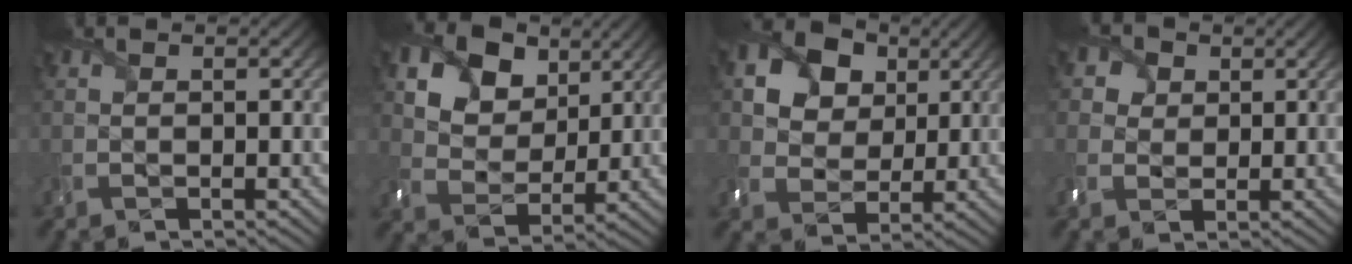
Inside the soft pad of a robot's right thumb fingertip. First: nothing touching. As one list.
[{"total": 12.4, "force": [6.8, 8.5, 5.8], "torque": [-0.175, -0.003, 0.141]}, {"total": 12.6, "force": [5.7, 9.4, 6.2], "torque": [-0.165, 0.021, 0.105]}, {"total": 3.6, "force": [1.4, 3.1, 1.1], "torque": [-0.036, 0.003, 0.023]}]